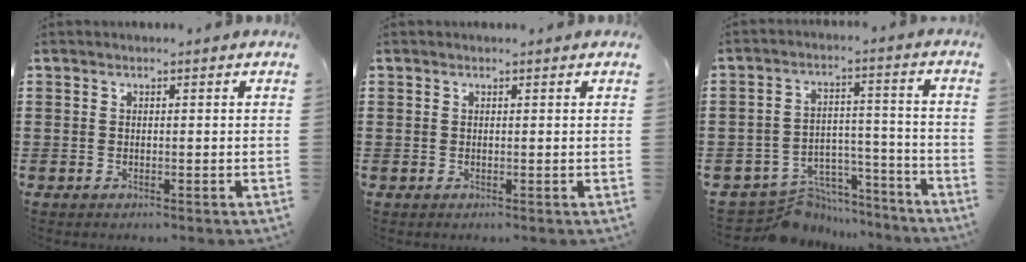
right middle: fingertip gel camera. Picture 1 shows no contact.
{"total": 0.0}
{"total": 7.7, "force": [-7.1, 2.6, 1.0], "torque": [-0.023, 0.023, -0.139]}